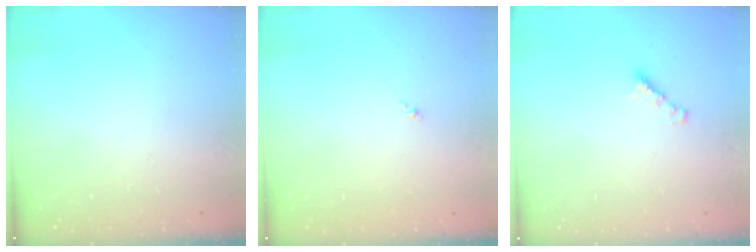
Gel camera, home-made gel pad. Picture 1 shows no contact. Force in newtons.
{"total": 0.0}
{"total": 2.7, "press": 2.6, "slide": 0.7}